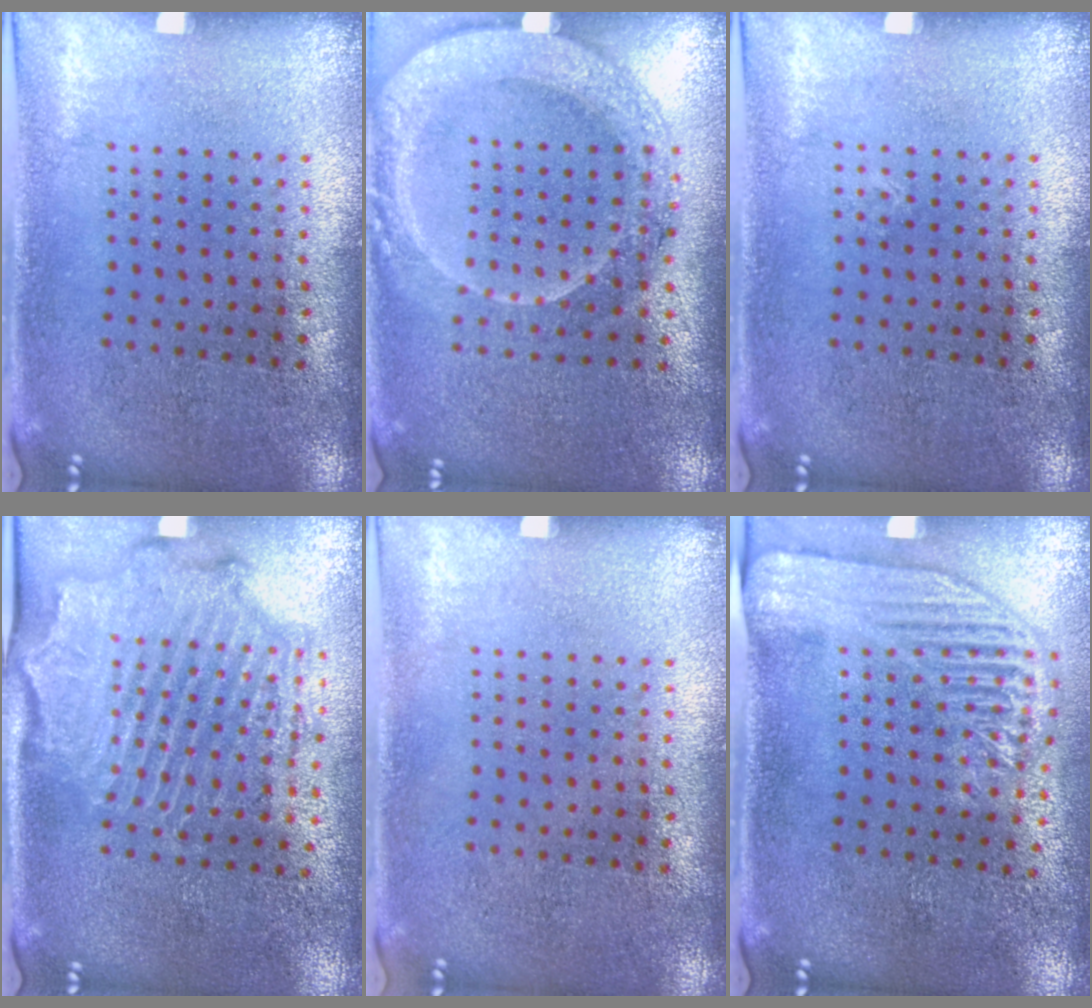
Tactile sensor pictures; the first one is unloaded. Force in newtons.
{"total": 1.9, "press": 1.8, "slide": 0.6}
{"total": 0.0}
{"total": 2.1, "press": 2.1, "slide": 0.5}
{"total": 0.0}
{"total": 2.2, "press": 1.9, "slide": 1.0}